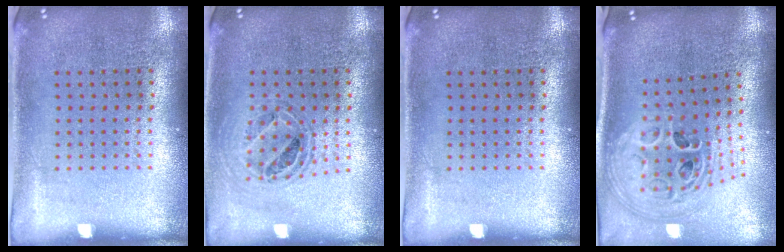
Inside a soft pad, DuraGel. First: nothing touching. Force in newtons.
{"total": 0.8, "press": 0.8, "slide": 0.3}
{"total": 0.0}
{"total": 3.0, "press": 2.0, "slide": 2.2}